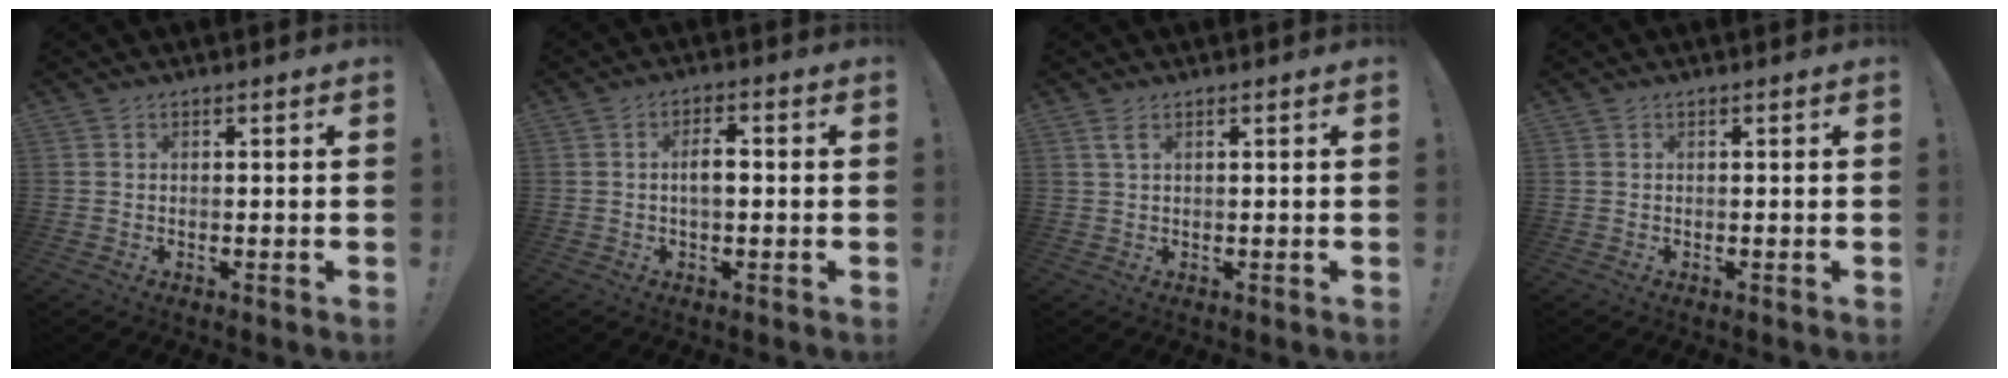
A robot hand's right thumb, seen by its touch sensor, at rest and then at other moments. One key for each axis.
{"total": 4.4, "fx": -0.3, "fy": 2.0, "fz": 3.9, "tx": -0.071, "ty": 0.006, "tz": -0.010}
{"total": 2.1, "fx": 0.9, "fy": 0.5, "fz": 1.9, "tx": -0.033, "ty": -0.001, "tz": 0.014}
{"total": 0.0}